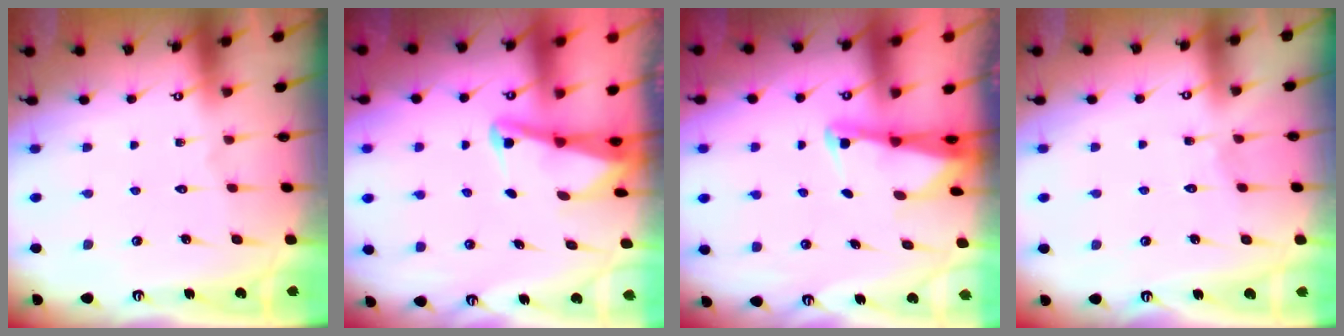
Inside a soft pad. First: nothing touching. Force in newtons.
{"total": 2.7, "press": 2.6, "slide": 0.7}
{"total": 2.4, "press": 2.4, "slide": 0.2}
{"total": 2.9, "press": 2.9, "slide": 0.4}